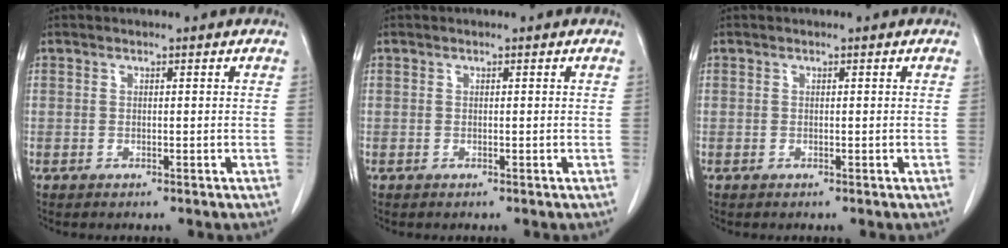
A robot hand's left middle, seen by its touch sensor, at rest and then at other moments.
{"total": 0.0}
{"total": 0.0}